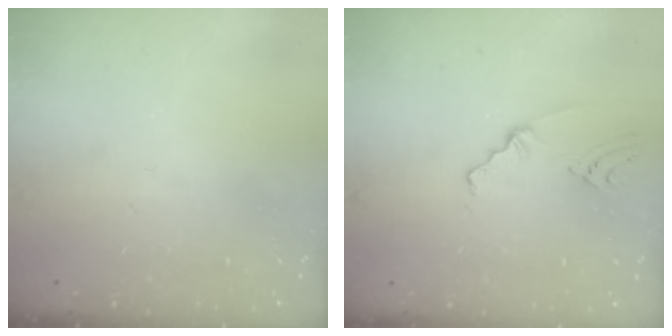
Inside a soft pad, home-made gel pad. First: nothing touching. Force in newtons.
{"total": 2.5, "press": 1.9, "slide": 1.5}